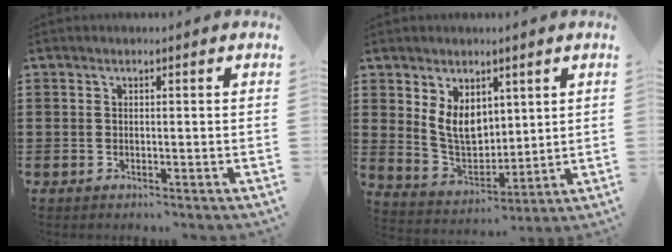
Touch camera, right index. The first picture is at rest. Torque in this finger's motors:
{"motor_torque": [0.49, 0.25, 0.26, 0.14]}